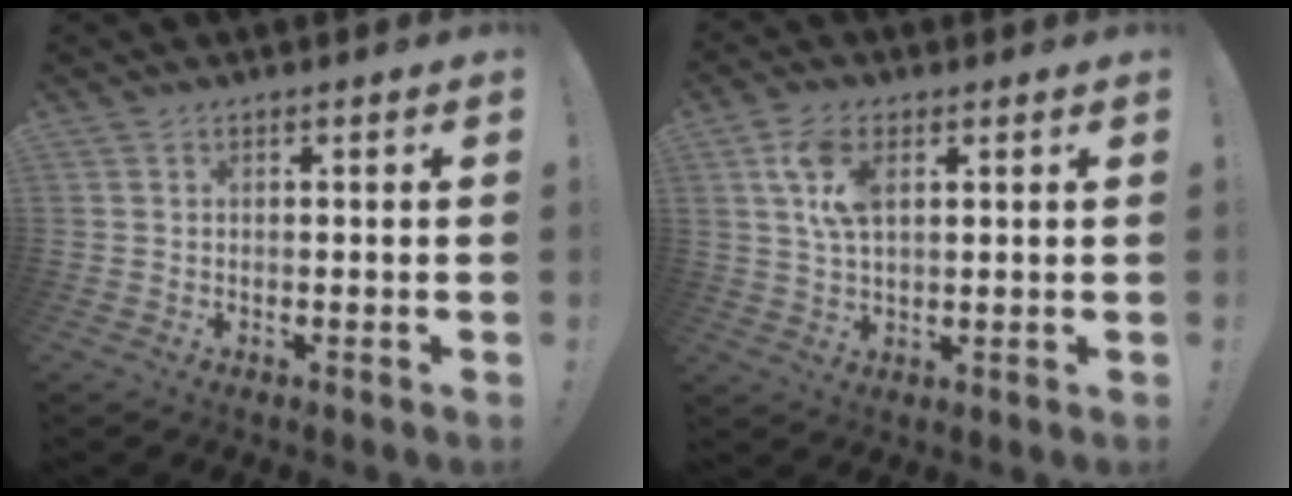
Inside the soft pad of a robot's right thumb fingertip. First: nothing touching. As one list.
[{"total": 9.0, "force": [3.1, 4.8, 6.9], "torque": [-0.140, 0.003, 0.055]}]